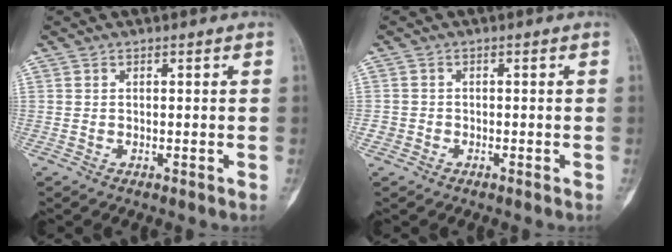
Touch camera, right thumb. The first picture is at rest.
{"total": 1.3, "force": [-0.7, 1.1, 0.1], "torque": [0.004, 0.005, -0.018]}